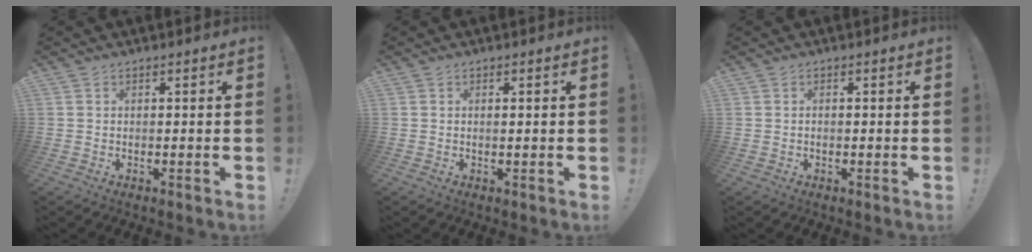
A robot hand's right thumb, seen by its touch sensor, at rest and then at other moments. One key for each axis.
{"total": 0.7, "fx": 0.2, "fy": 0.0, "fz": 0.7, "tx": -0.003, "ty": -0.005, "tz": 0.000}
{"total": 0.6, "fx": -0.5, "fy": 0.2, "fz": 0.2, "tx": -0.009, "ty": 0.002, "tz": -0.009}